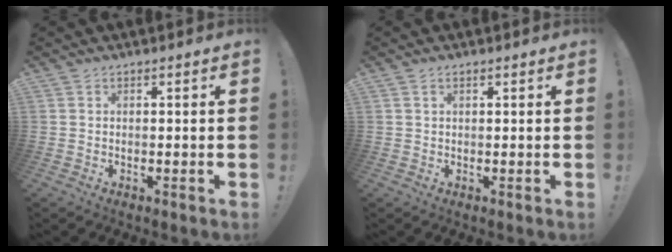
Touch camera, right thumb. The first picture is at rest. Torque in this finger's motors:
{"motor_torque": [-0.25, -0.30, -0.15, 0.05, -0.01]}